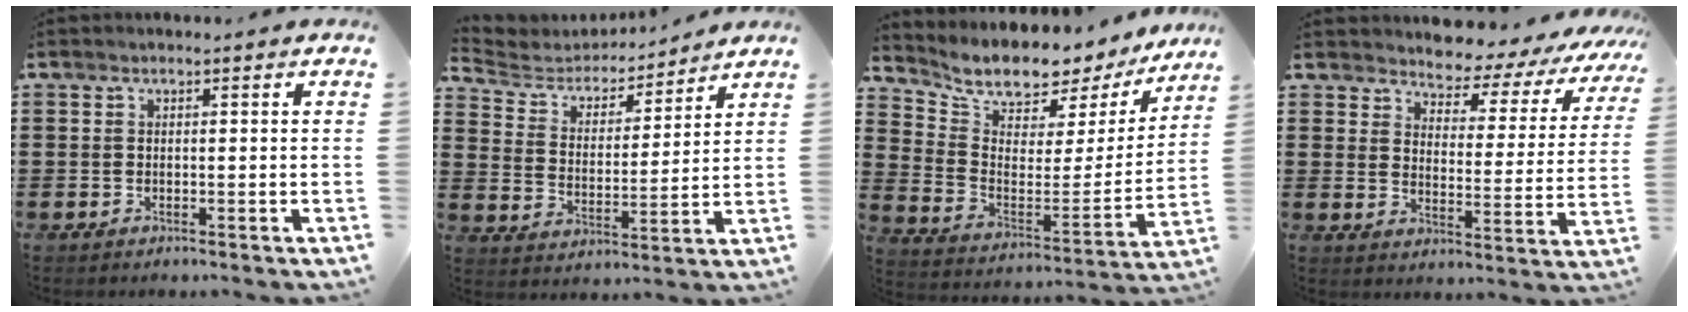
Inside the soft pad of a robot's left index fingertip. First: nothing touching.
{"total": 4.9, "force": [4.7, 1.4, 0.5], "torque": [-0.041, -0.031, 0.076]}
{"total": 6.6, "force": [6.3, 2.0, 0.8], "torque": [-0.036, -0.065, 0.098]}
{"total": 3.5, "force": [3.4, 0.9, 0.2], "torque": [-0.022, -0.035, 0.048]}